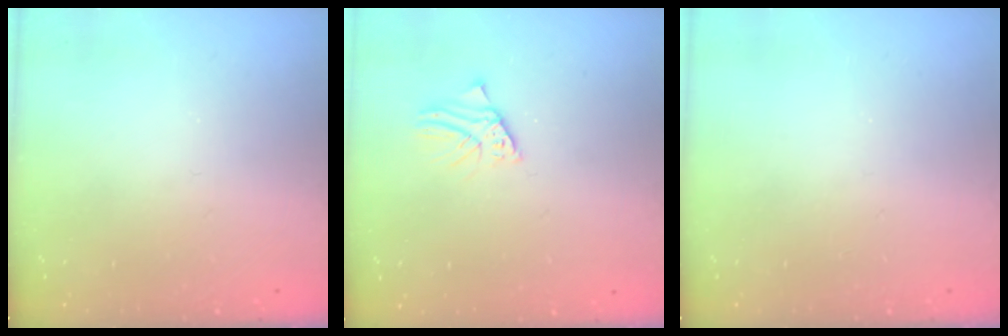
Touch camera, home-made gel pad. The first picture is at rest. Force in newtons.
{"total": 1.6, "press": 1.6, "slide": 0.2}
{"total": 0.0}